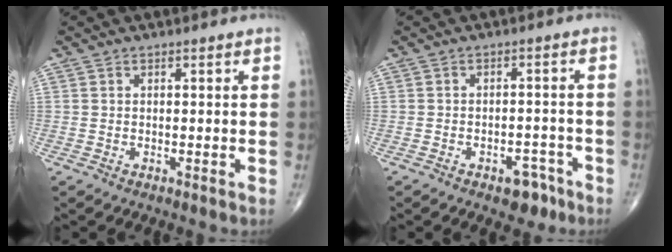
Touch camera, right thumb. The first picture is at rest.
{"total": 5.0, "force": [-3.1, 2.8, 2.7], "torque": [-0.018, 0.025, -0.040]}